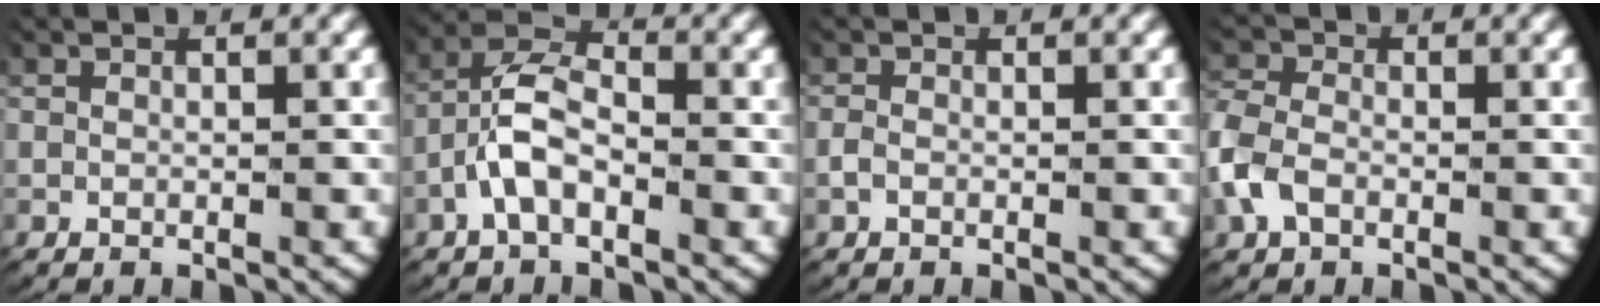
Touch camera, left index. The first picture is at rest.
{"total": 4.7, "force": [-0.5, 3.1, 3.5], "torque": [-0.068, 0.000, -0.018]}
{"total": 0.8, "force": [-0.4, 0.4, 0.4], "torque": [-0.020, -0.003, -0.006]}
{"total": 3.6, "force": [-0.9, 2.9, 1.9], "torque": [-0.062, -0.010, -0.012]}